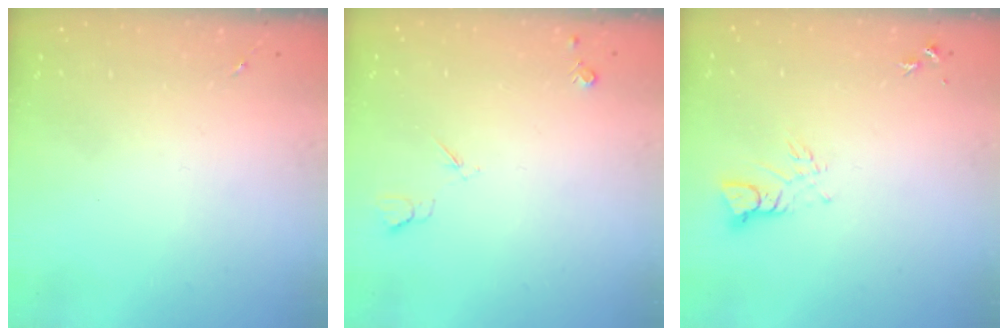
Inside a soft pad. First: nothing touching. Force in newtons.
{"total": 4.1, "press": 4.0, "slide": 0.7}
{"total": 3.7, "press": 3.7, "slide": 0.4}